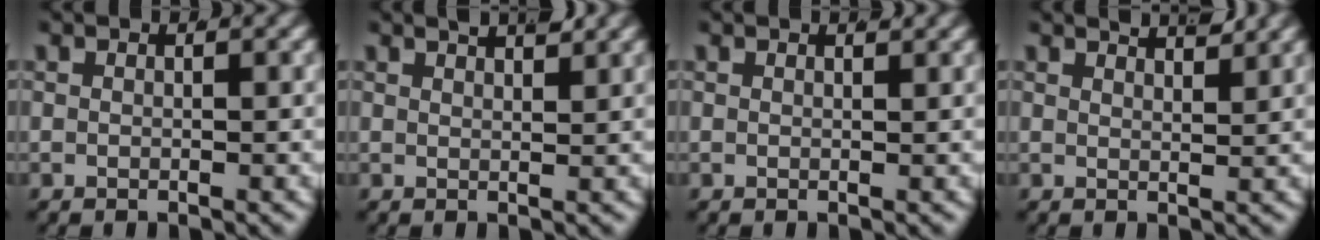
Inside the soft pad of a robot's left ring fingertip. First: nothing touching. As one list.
[{"total": 2.2, "force": [1.9, -0.2, 1.1], "torque": [-0.009, -0.001, 0.034]}, {"total": 0.6, "force": [0.5, -0.2, 0.2], "torque": [0.005, -0.001, 0.007]}, {"total": 2.4, "force": [2.2, -0.3, 0.9], "torque": [-0.007, -0.007, 0.041]}]